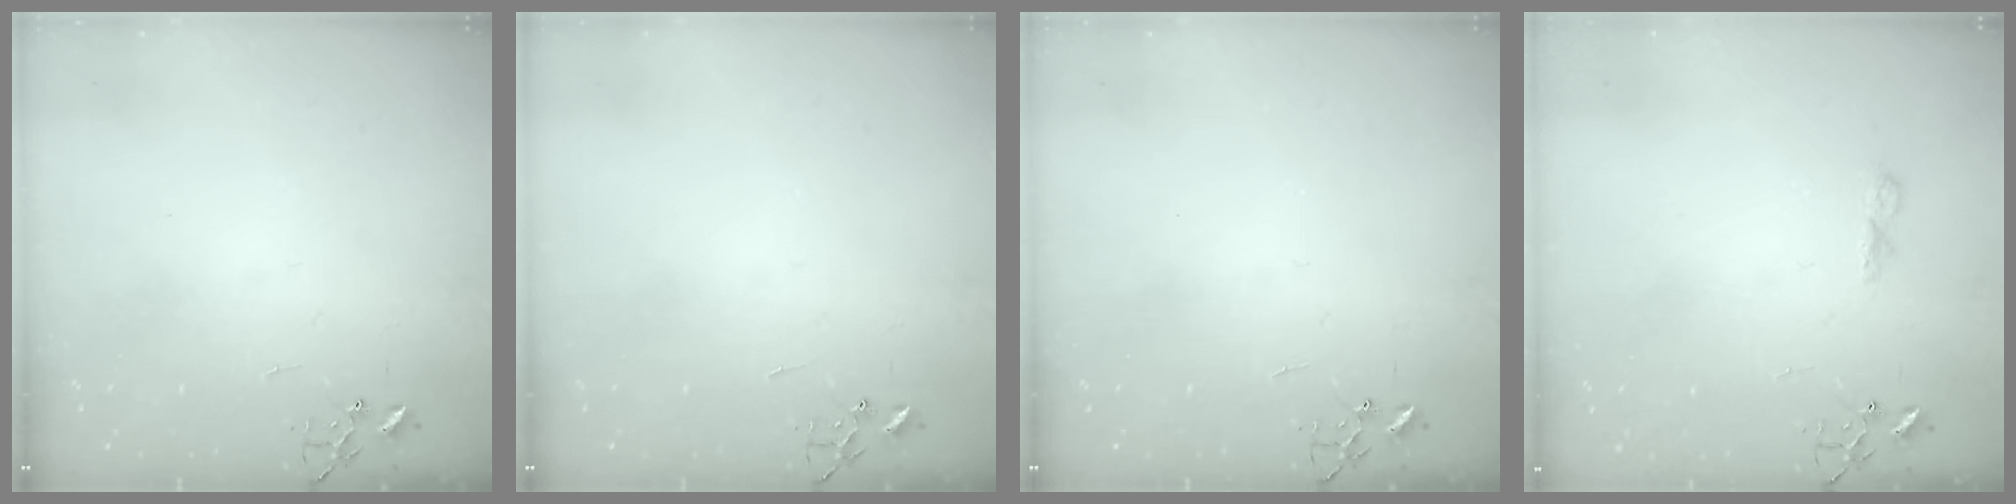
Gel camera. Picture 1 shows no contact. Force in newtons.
{"total": 0.0}
{"total": 0.0}
{"total": 5.1, "press": 5.1, "slide": 0.6}